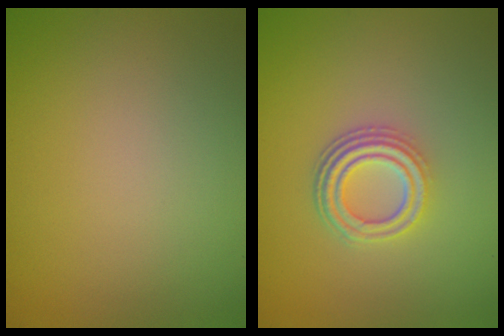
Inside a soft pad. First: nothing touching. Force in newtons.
{"total": 3.9, "press": 3.0, "slide": 2.5}